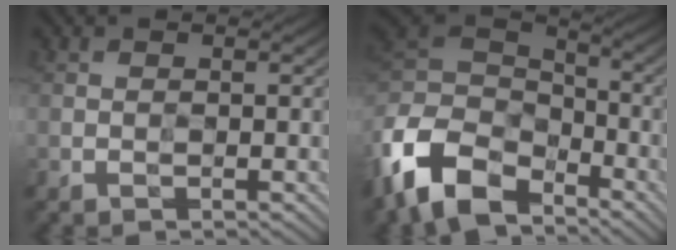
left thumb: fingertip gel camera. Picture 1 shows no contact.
{"total": 12.9, "force": [-6.8, 8.4, 7.0], "torque": [-0.202, -0.009, -0.133]}